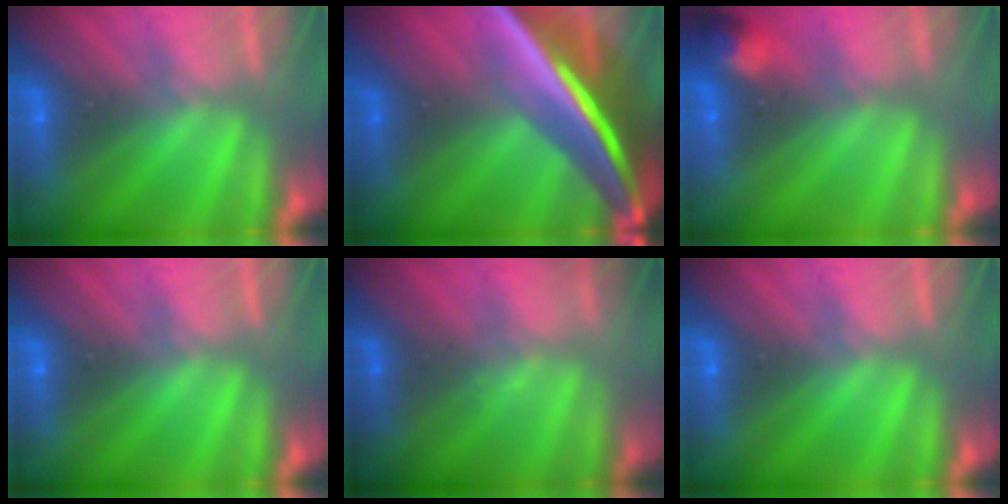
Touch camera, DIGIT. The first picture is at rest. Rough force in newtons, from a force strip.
{"total": 8.8}
{"total": 2.8}
{"total": 0.0}
{"total": 1.3}
{"total": 0.0}